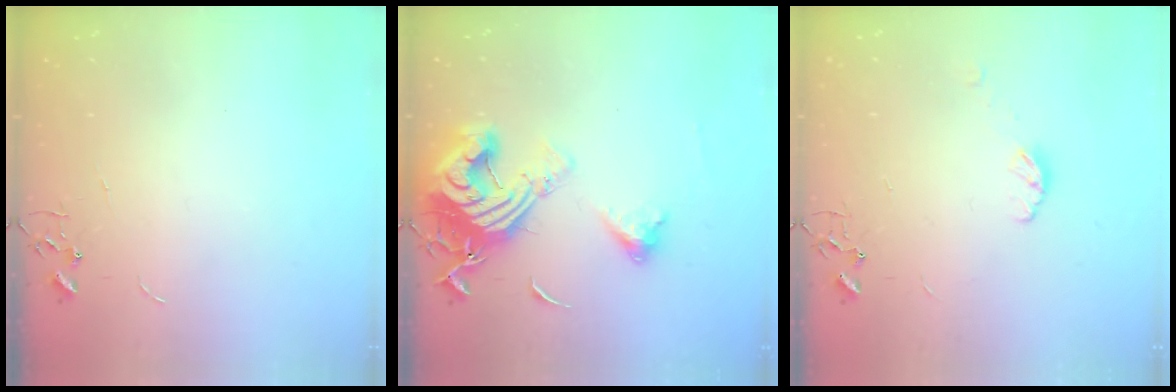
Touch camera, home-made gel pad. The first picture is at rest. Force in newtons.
{"total": 18.4, "press": 18.3, "slide": 2.0}
{"total": 3.5, "press": 3.4, "slide": 0.5}